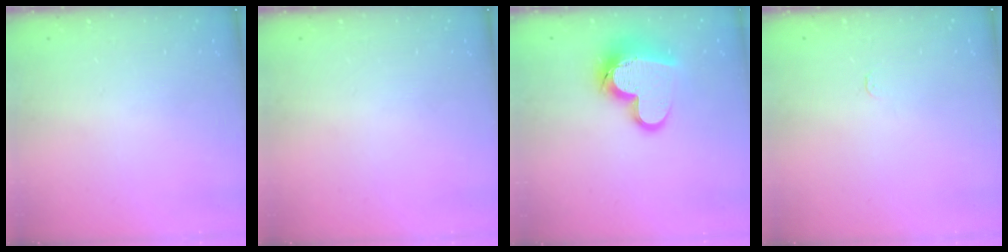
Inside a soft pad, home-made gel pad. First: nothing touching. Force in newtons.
{"total": 0.0}
{"total": 17.0, "press": 16.9, "slide": 1.7}
{"total": 1.7, "press": 1.7, "slide": 0.2}